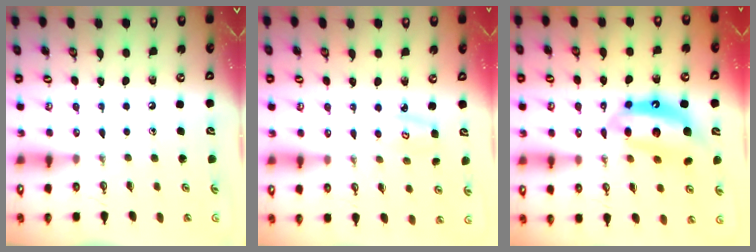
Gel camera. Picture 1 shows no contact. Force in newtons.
{"total": 3.5, "press": 3.5, "slide": 0.4}
{"total": 13.1, "press": 13.0, "slide": 0.9}